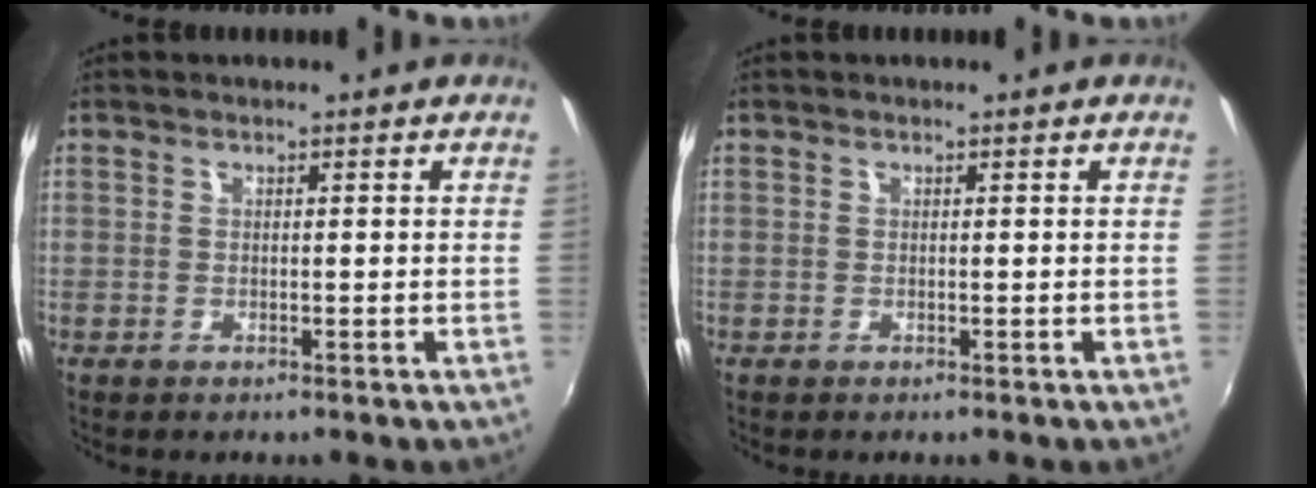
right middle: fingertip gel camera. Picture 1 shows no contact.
{"total": 0.0}